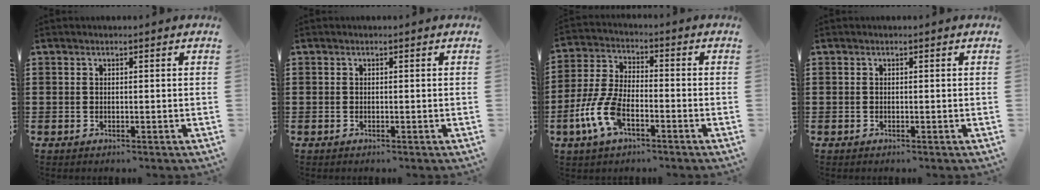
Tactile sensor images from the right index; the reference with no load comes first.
{"total": 0.0}
{"total": 8.4, "force": [-3.9, 3.6, 6.5], "torque": [-0.171, -0.013, -0.078]}
{"total": 0.0}